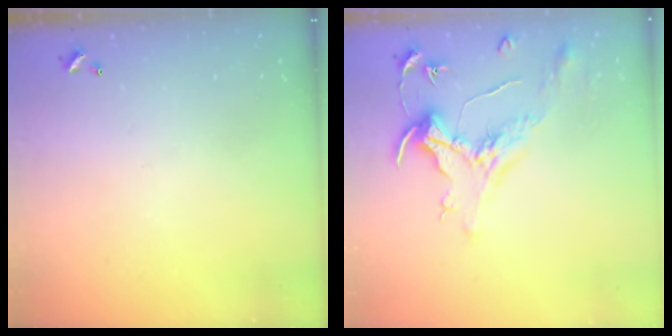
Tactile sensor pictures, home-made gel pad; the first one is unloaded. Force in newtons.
{"total": 1.6, "press": 1.4, "slide": 0.7}